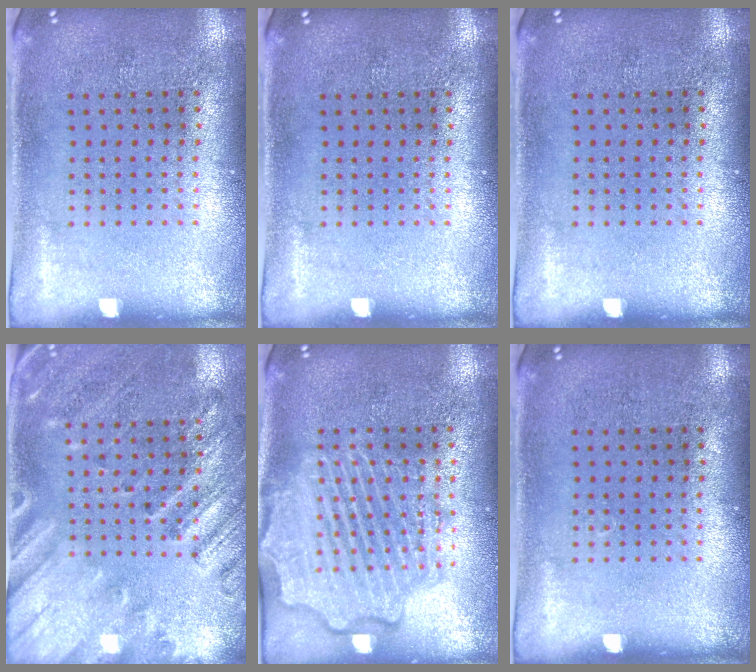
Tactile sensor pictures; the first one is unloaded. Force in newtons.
{"total": 0.0}
{"total": 0.0}
{"total": 2.5, "press": 2.0, "slide": 1.5}
{"total": 4.4, "press": 4.3, "slide": 0.4}
{"total": 0.0}